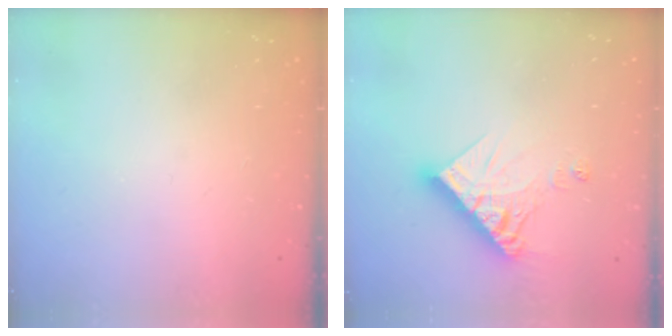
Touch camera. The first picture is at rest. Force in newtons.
{"total": 12.7, "press": 12.6, "slide": 1.6}